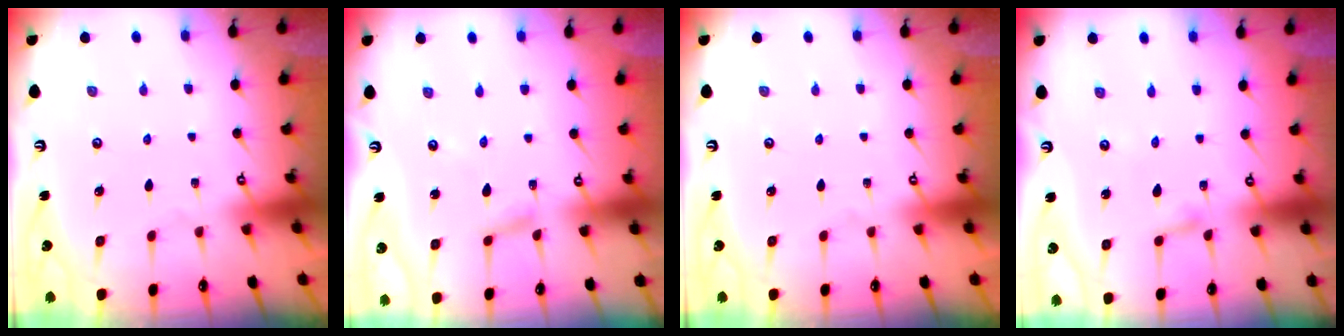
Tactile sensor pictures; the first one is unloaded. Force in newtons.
{"total": 4.8, "press": 4.7, "slide": 0.3}
{"total": 0.0}
{"total": 1.8, "press": 1.7, "slide": 0.2}